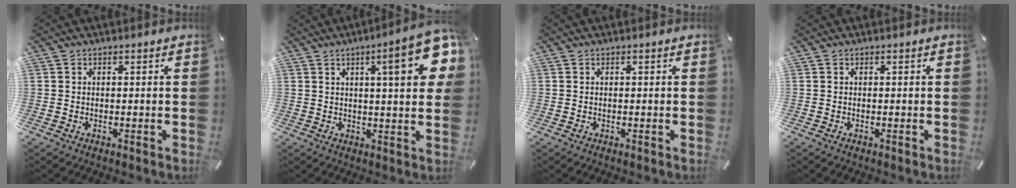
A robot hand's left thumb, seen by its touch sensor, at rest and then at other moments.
{"total": 16.3, "force": [6.2, 3.8, 14.6], "torque": [-0.200, -0.025, 0.087]}
{"total": 0.0}
{"total": 0.0}